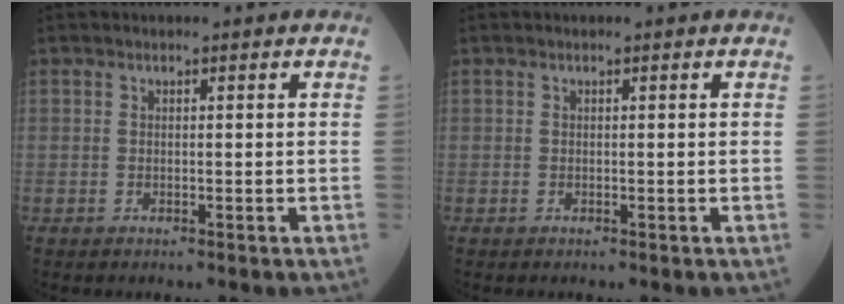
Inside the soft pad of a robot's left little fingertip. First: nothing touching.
{"total": 0.0}